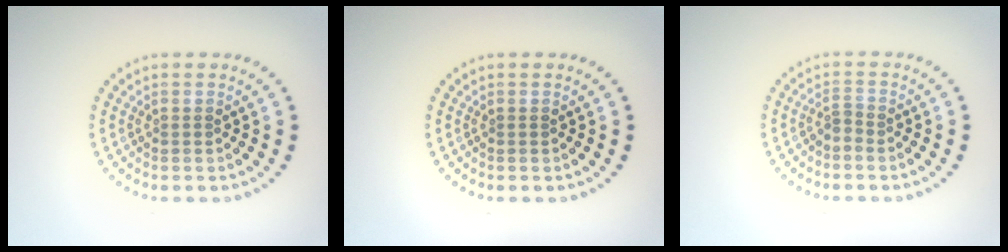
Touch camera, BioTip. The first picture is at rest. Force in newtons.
{"total": 0.0}
{"total": 1.0, "press": 0.4, "slide": 0.9}